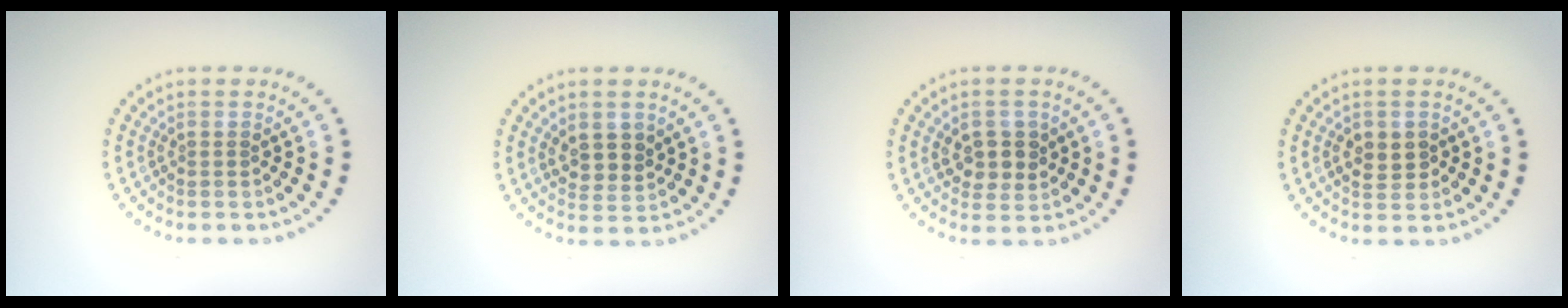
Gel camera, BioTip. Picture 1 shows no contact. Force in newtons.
{"total": 2.5, "press": 2.3, "slide": 0.9}
{"total": 2.9, "press": 2.8, "slide": 0.8}
{"total": 2.1, "press": 2.1, "slide": 0.2}